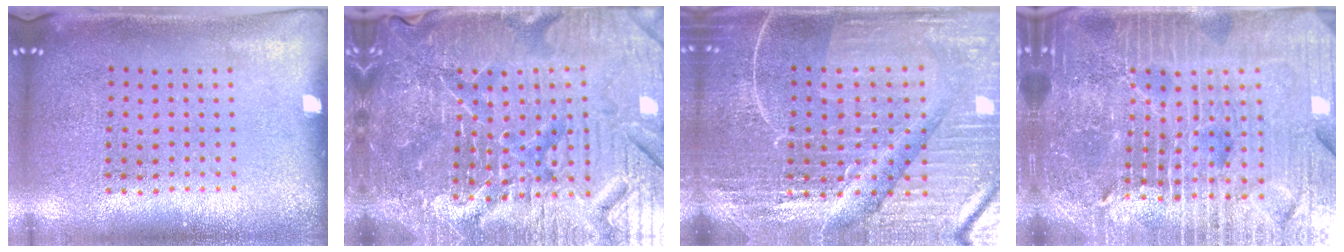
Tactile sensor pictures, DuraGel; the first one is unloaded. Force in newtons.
{"total": 6.8, "press": 6.1, "slide": 3.0}
{"total": 5.4, "press": 5.1, "slide": 1.9}
{"total": 6.7, "press": 5.9, "slide": 3.2}